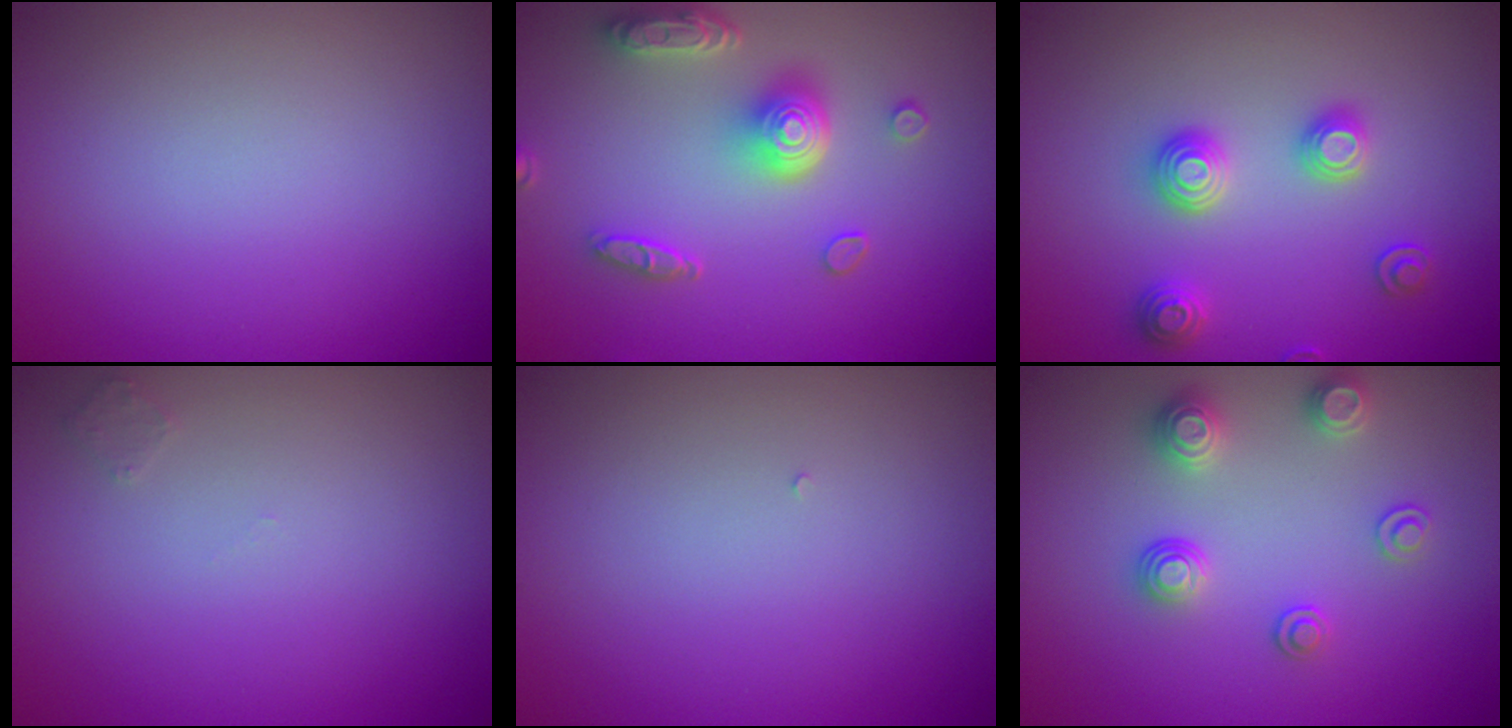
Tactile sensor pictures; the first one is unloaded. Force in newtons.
{"total": 5.3, "press": 4.0, "slide": 3.4}
{"total": 2.8, "press": 2.8, "slide": 0.2}
{"total": 0.7, "press": 0.7, "slide": 0.0}
{"total": 0.0}
{"total": 2.6, "press": 2.6, "slide": 0.4}